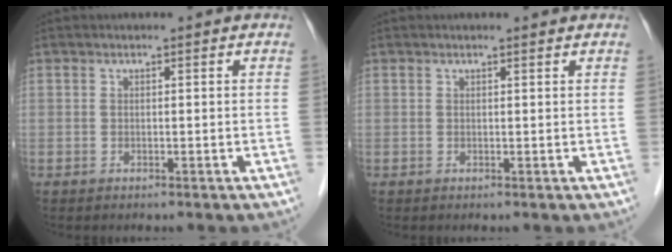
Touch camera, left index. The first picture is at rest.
{"total": 0.8, "force": [0.7, -0.1, 0.2], "torque": [-0.011, -0.001, 0.010]}